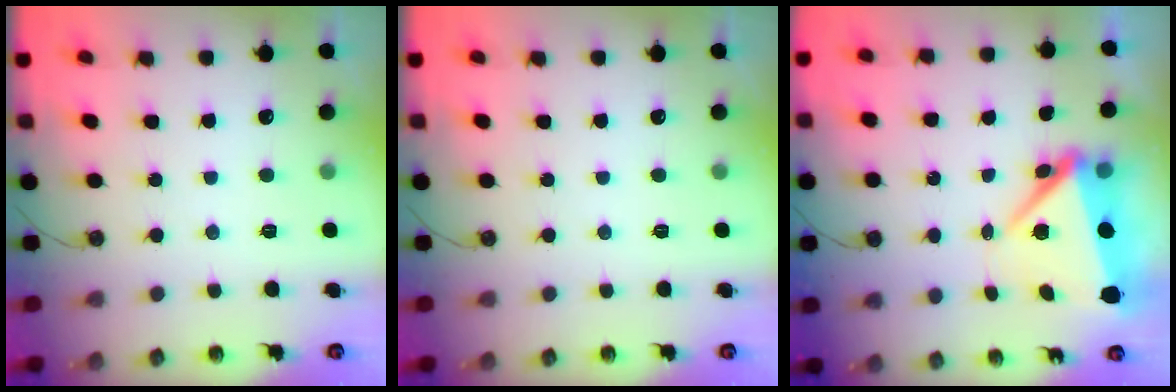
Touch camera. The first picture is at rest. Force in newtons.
{"total": 0.0}
{"total": 7.9, "press": 7.9, "slide": 0.7}